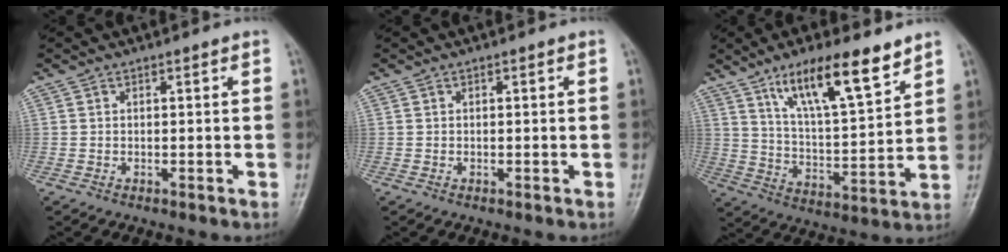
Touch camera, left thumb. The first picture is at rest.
{"total": 0.0}
{"total": 15.2, "force": [9.9, 4.0, 10.9], "torque": [-0.164, -0.048, 0.178]}